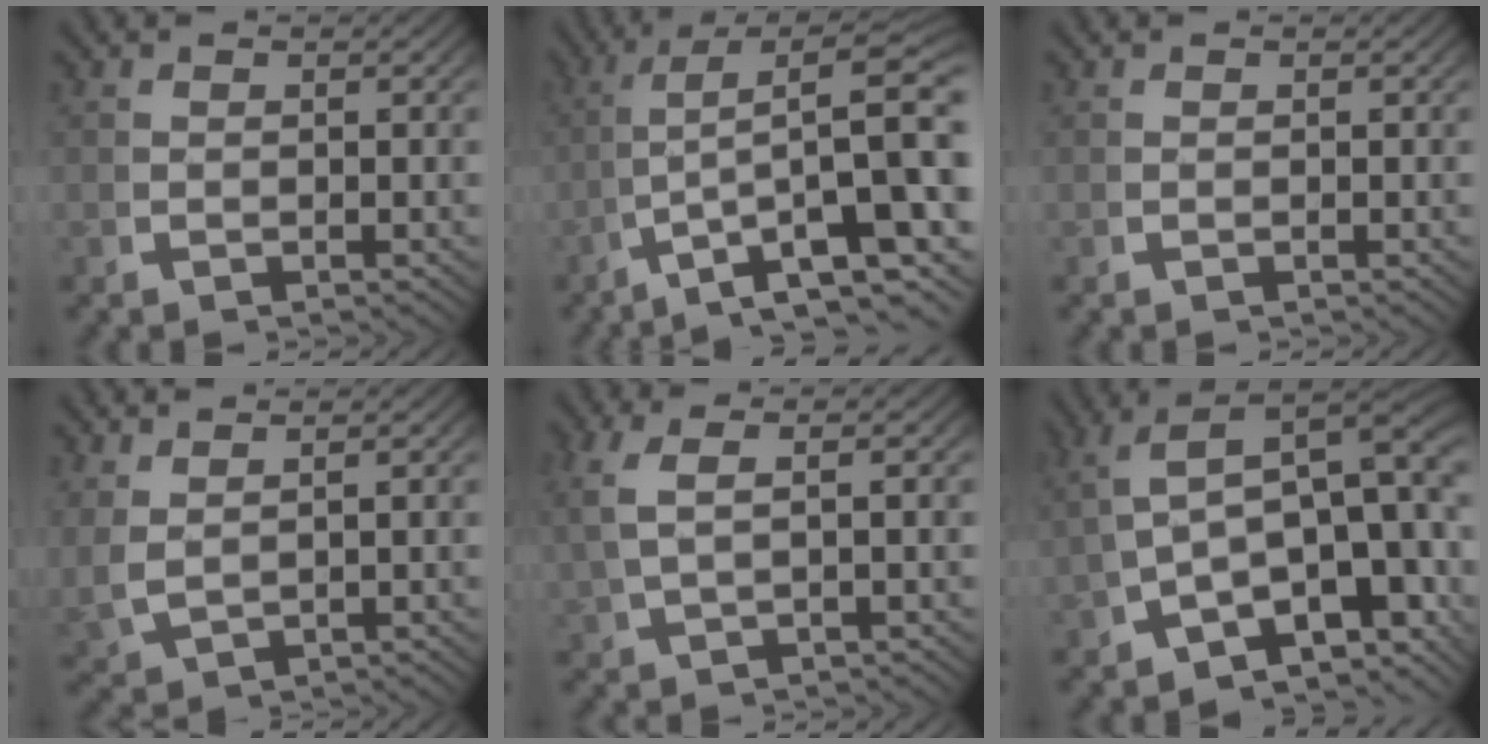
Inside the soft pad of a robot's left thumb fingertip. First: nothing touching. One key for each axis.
{"total": 11.8, "fx": -0.6, "fy": 5.3, "fz": 10.5, "tx": -0.167, "ty": -0.023, "tz": 0.008}
{"total": 0.0}
{"total": 3.0, "fx": 1.5, "fy": 1.9, "fz": 1.8, "tx": -0.056, "ty": -0.003, "tz": 0.043}
{"total": 3.1, "fx": 0.9, "fy": 0.9, "fz": 2.8, "tx": -0.069, "ty": 0.009, "tz": 0.025}
{"total": 14.8, "fx": -0.8, "fy": 9.7, "fz": 11.2, "tx": -0.181, "ty": -0.032, "tz": -0.009}